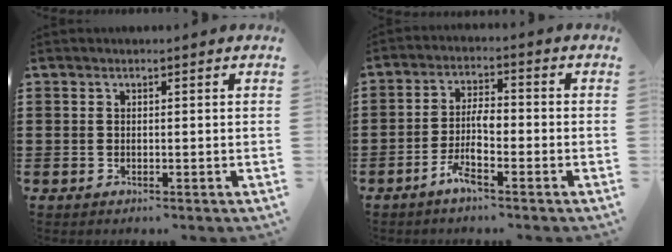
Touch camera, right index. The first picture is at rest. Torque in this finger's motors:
{"motor_torque": [1.09, 1.05, 0.17, 0.05]}